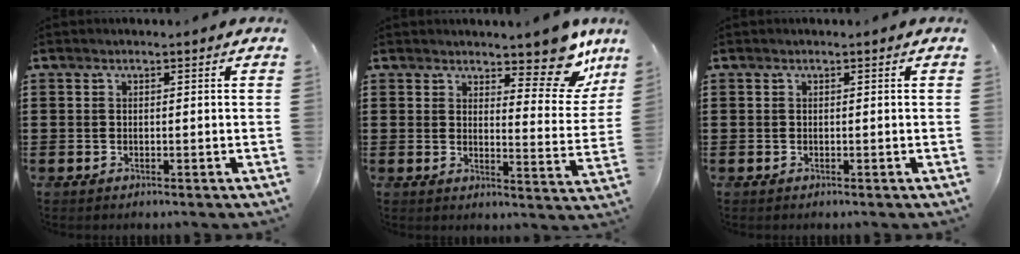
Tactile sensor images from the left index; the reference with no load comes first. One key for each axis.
{"total": 9.6, "fx": 7.9, "fy": 2.8, "fz": 4.8, "tx": -0.062, "ty": -0.047, "tz": 0.137}
{"total": 0.0}